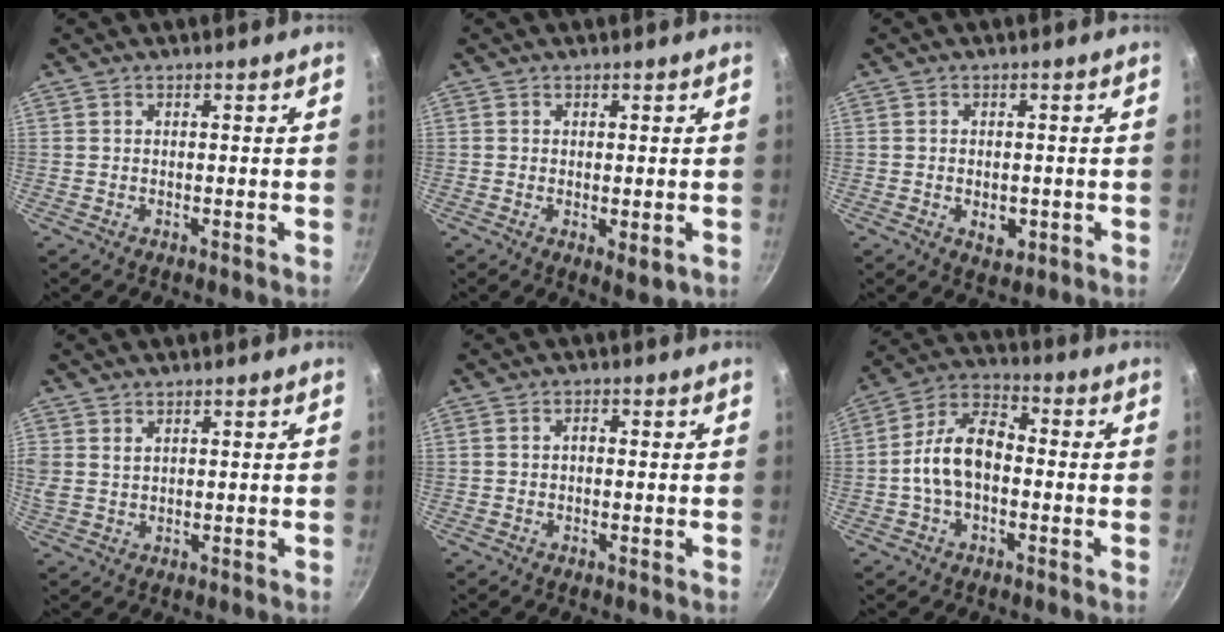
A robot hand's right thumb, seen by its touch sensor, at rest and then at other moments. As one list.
[{"total": 2.9, "force": [-0.2, 1.4, 2.5], "torque": [-0.038, -0.012, -0.002]}, {"total": 3.7, "force": [-0.8, 2.4, 2.6], "torque": [-0.032, 0.000, -0.007]}, {"total": 4.2, "force": [1.8, 2.9, 2.4], "torque": [-0.046, 0.003, 0.040]}, {"total": 1.3, "force": [-0.3, 0.9, 0.9], "torque": [-0.014, 0.011, -0.006]}, {"total": 11.3, "force": [-1.5, 6.9, 8.8], "torque": [-0.140, 0.042, -0.044]}]